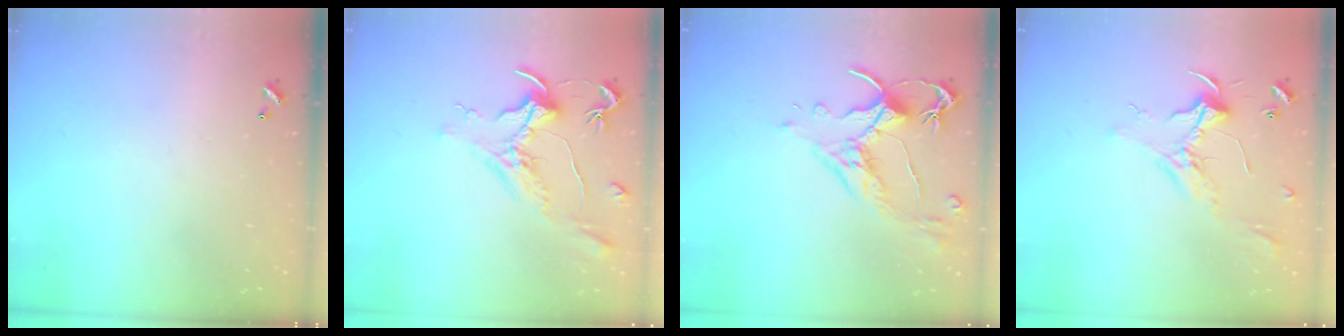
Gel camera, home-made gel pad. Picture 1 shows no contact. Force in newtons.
{"total": 1.5, "press": 1.3, "slide": 0.8}
{"total": 2.6, "press": 2.2, "slide": 1.3}
{"total": 2.3, "press": 2.2, "slide": 0.7}